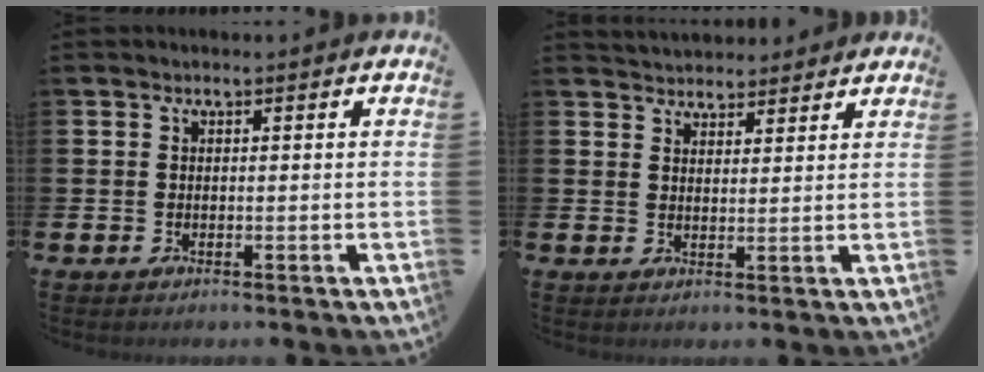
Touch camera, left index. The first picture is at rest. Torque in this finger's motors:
{"motor_torque": [0.67, -1.47, 0.59, 0.09]}